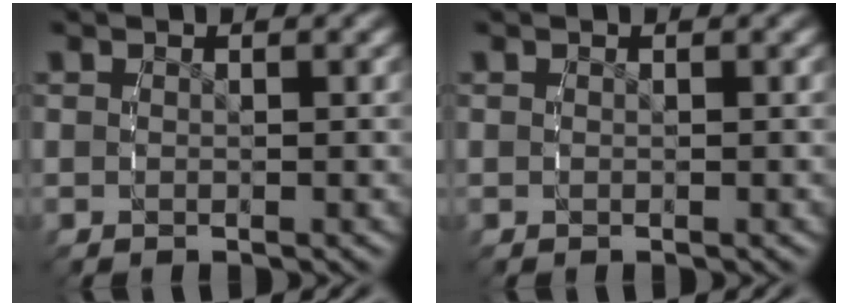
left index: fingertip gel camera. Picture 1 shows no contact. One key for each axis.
{"total": 0.0}